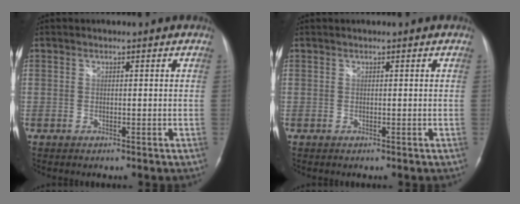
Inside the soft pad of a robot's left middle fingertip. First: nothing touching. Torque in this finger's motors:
{"motor_torque": [0.14, -0.19, -0.09, -0.01]}